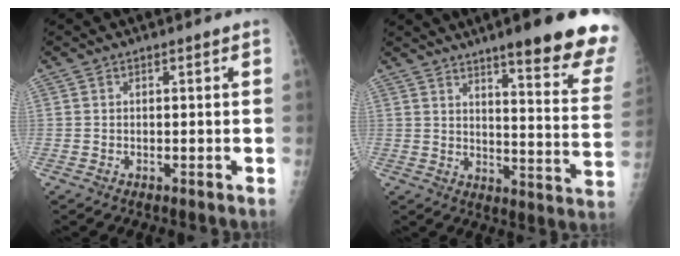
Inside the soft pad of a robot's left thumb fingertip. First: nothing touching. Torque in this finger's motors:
{"motor_torque": [0.57, 0.30, 1.39, -1.39, 0.28]}